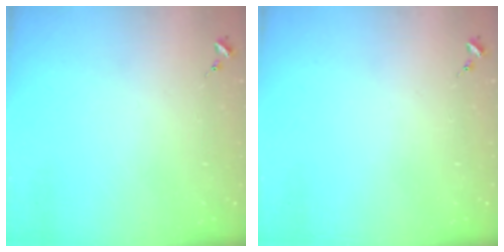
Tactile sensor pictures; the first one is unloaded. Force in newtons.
{"total": 0.0}